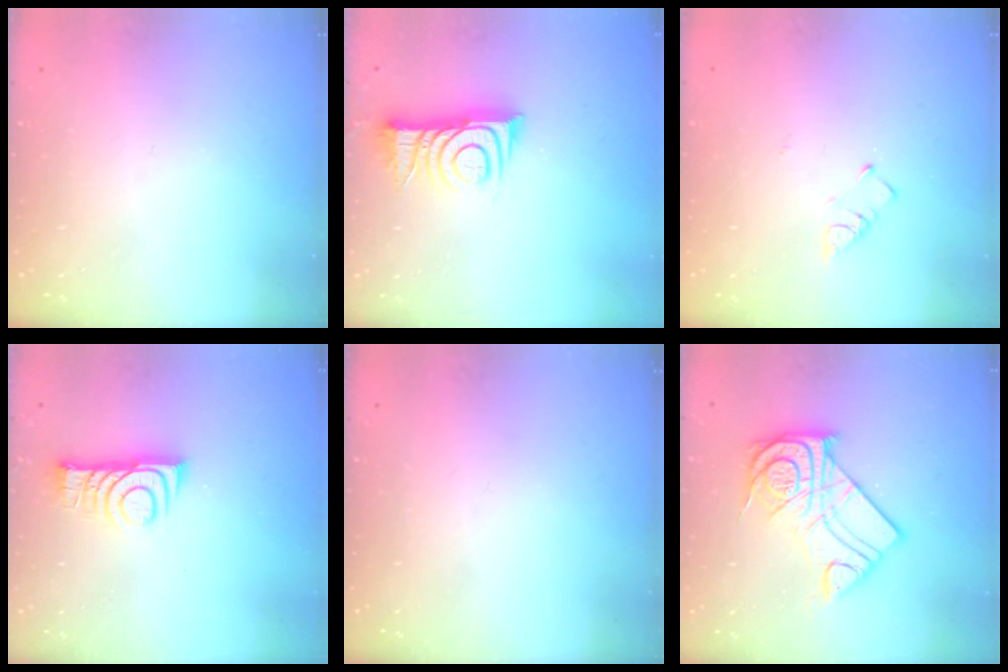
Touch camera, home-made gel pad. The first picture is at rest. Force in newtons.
{"total": 10.8, "press": 10.8, "slide": 0.3}
{"total": 3.5, "press": 3.5, "slide": 0.4}
{"total": 9.3, "press": 9.3, "slide": 0.7}
{"total": 0.0}
{"total": 16.6, "press": 16.5, "slide": 1.4}